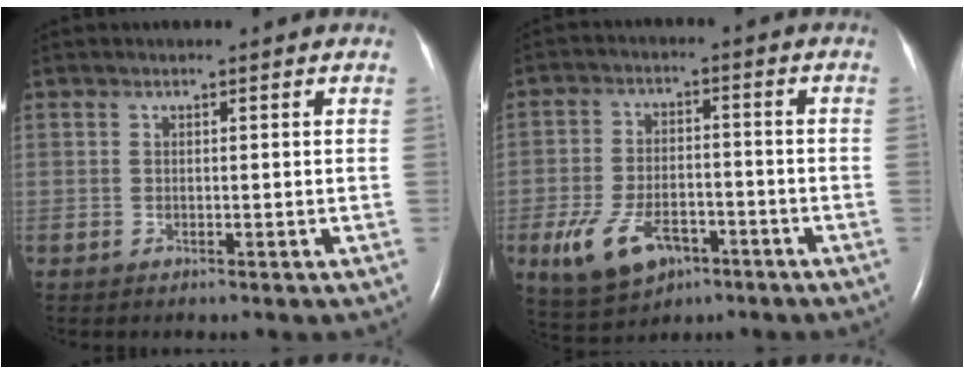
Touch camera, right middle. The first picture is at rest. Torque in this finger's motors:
{"motor_torque": [0.64, -0.48, 0.19, 0.08]}